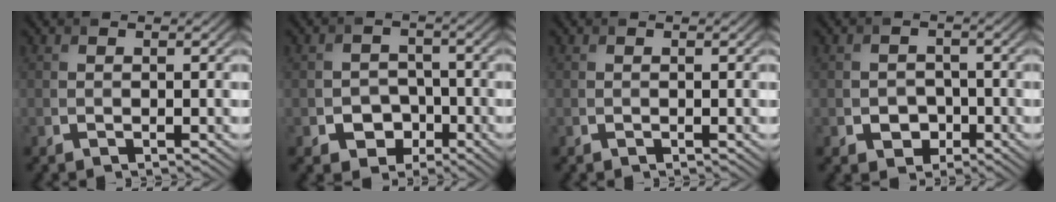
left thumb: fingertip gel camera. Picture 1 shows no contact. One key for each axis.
{"total": 4.1, "fx": -1.9, "fy": 3.2, "fz": 1.5, "tx": -0.024, "ty": -0.002, "tz": -0.038}
{"total": 0.0}
{"total": 2.9, "fx": -1.2, "fy": 2.4, "fz": 1.1, "tx": -0.016, "ty": -0.002, "tz": -0.022}